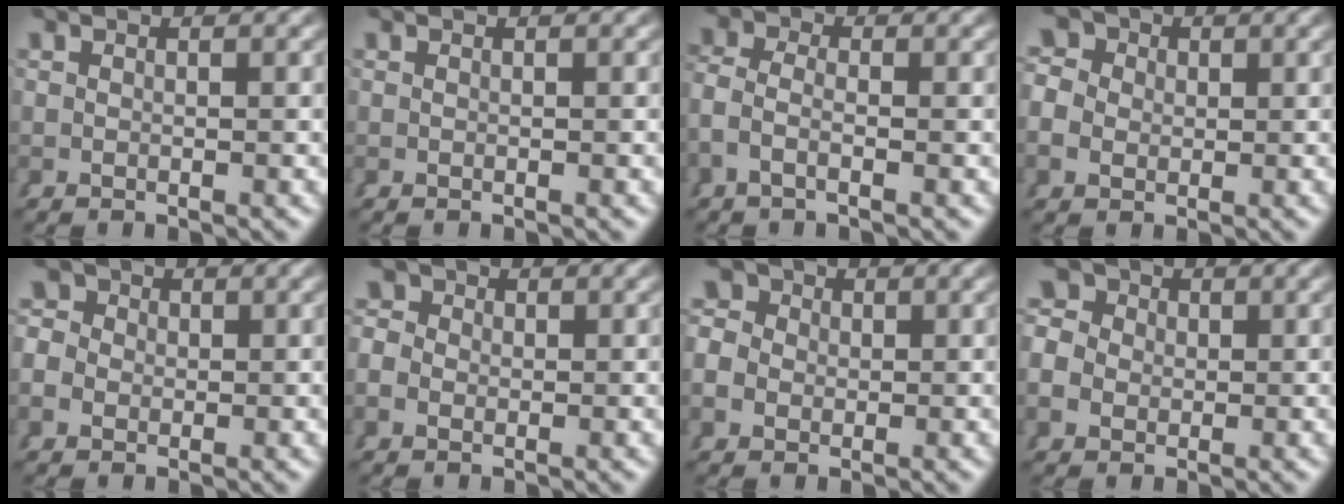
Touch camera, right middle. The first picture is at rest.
{"total": 0.0}
{"total": 3.0, "force": [-0.9, 1.8, 2.1], "torque": [-0.066, -0.011, -0.017]}
{"total": 7.2, "force": [1.9, 6.1, 3.3], "torque": [-0.068, 0.012, 0.014]}
{"total": 6.1, "force": [1.2, 5.4, 2.5], "torque": [-0.051, 0.014, 0.000]}
{"total": 4.5, "force": [0.9, 4.1, 1.8], "torque": [-0.036, 0.014, -0.005]}
{"total": 7.3, "force": [1.6, 6.4, 3.2], "torque": [-0.068, 0.013, 0.007]}
{"total": 8.2, "force": [1.7, 7.0, 3.7], "torque": [-0.079, 0.010, 0.010]}